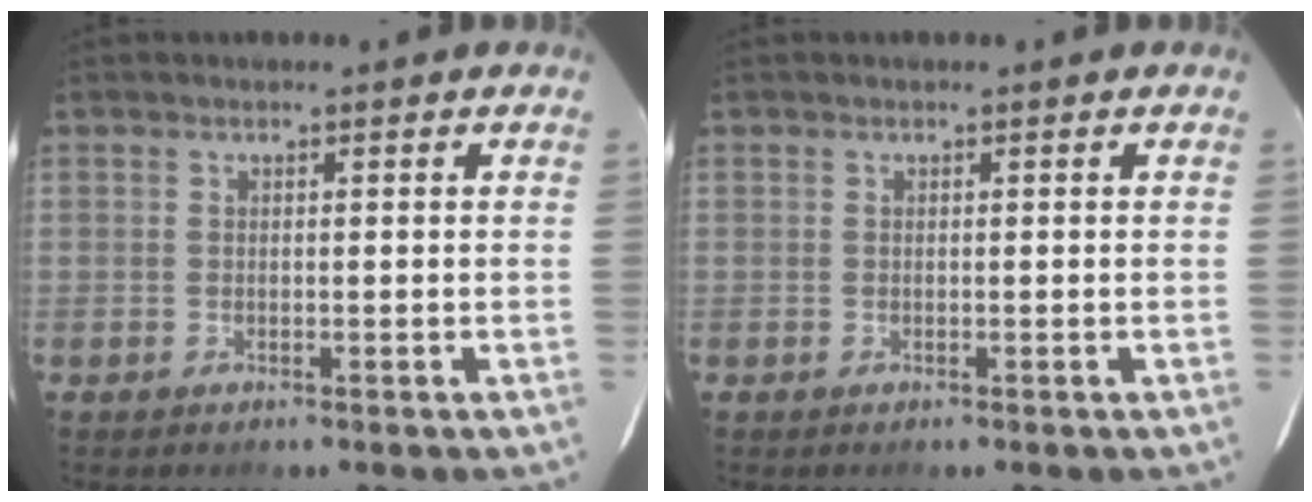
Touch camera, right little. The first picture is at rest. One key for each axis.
{"total": 0.0}